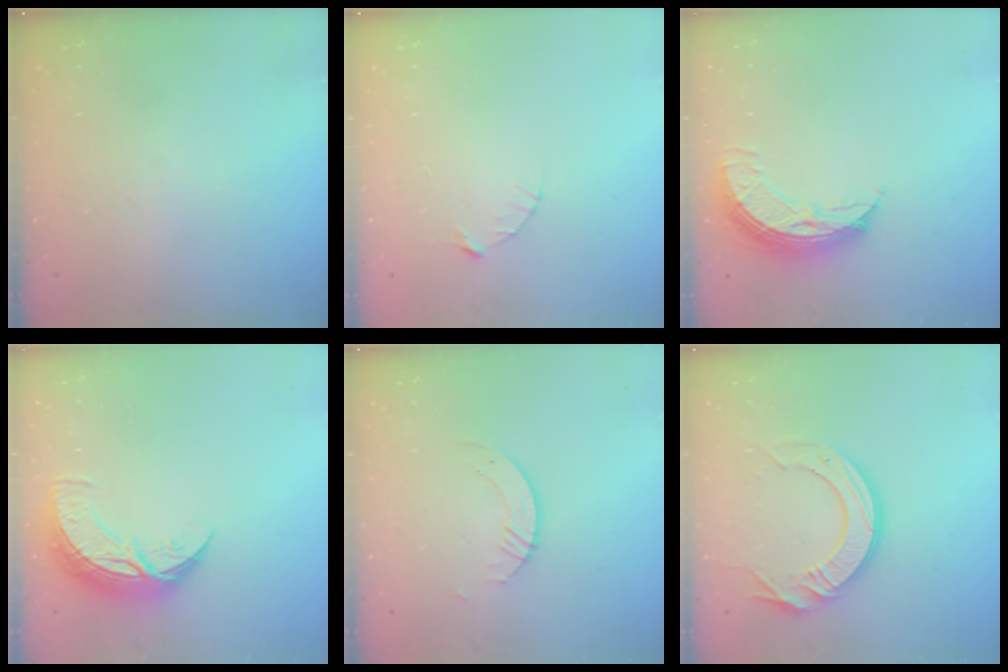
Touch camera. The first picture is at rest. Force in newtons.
{"total": 3.1, "press": 3.1, "slide": 0.3}
{"total": 8.7, "press": 8.6, "slide": 0.9}
{"total": 12.7, "press": 12.6, "slide": 0.6}
{"total": 2.8, "press": 2.8, "slide": 0.2}
{"total": 14.2, "press": 14.1, "slide": 1.5}